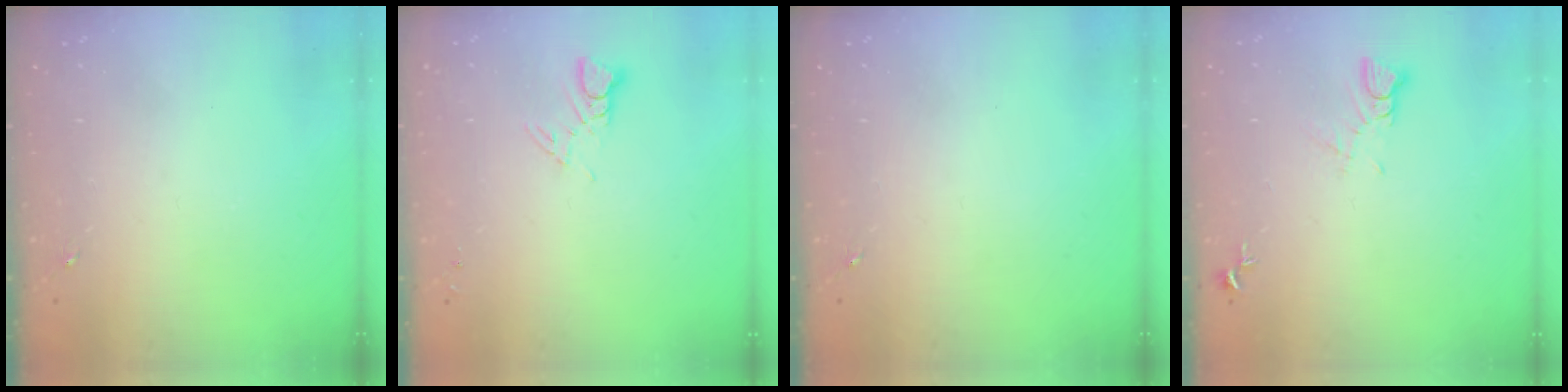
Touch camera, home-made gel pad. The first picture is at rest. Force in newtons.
{"total": 3.8, "press": 3.8, "slide": 0.3}
{"total": 0.0}
{"total": 3.5, "press": 3.5, "slide": 0.3}